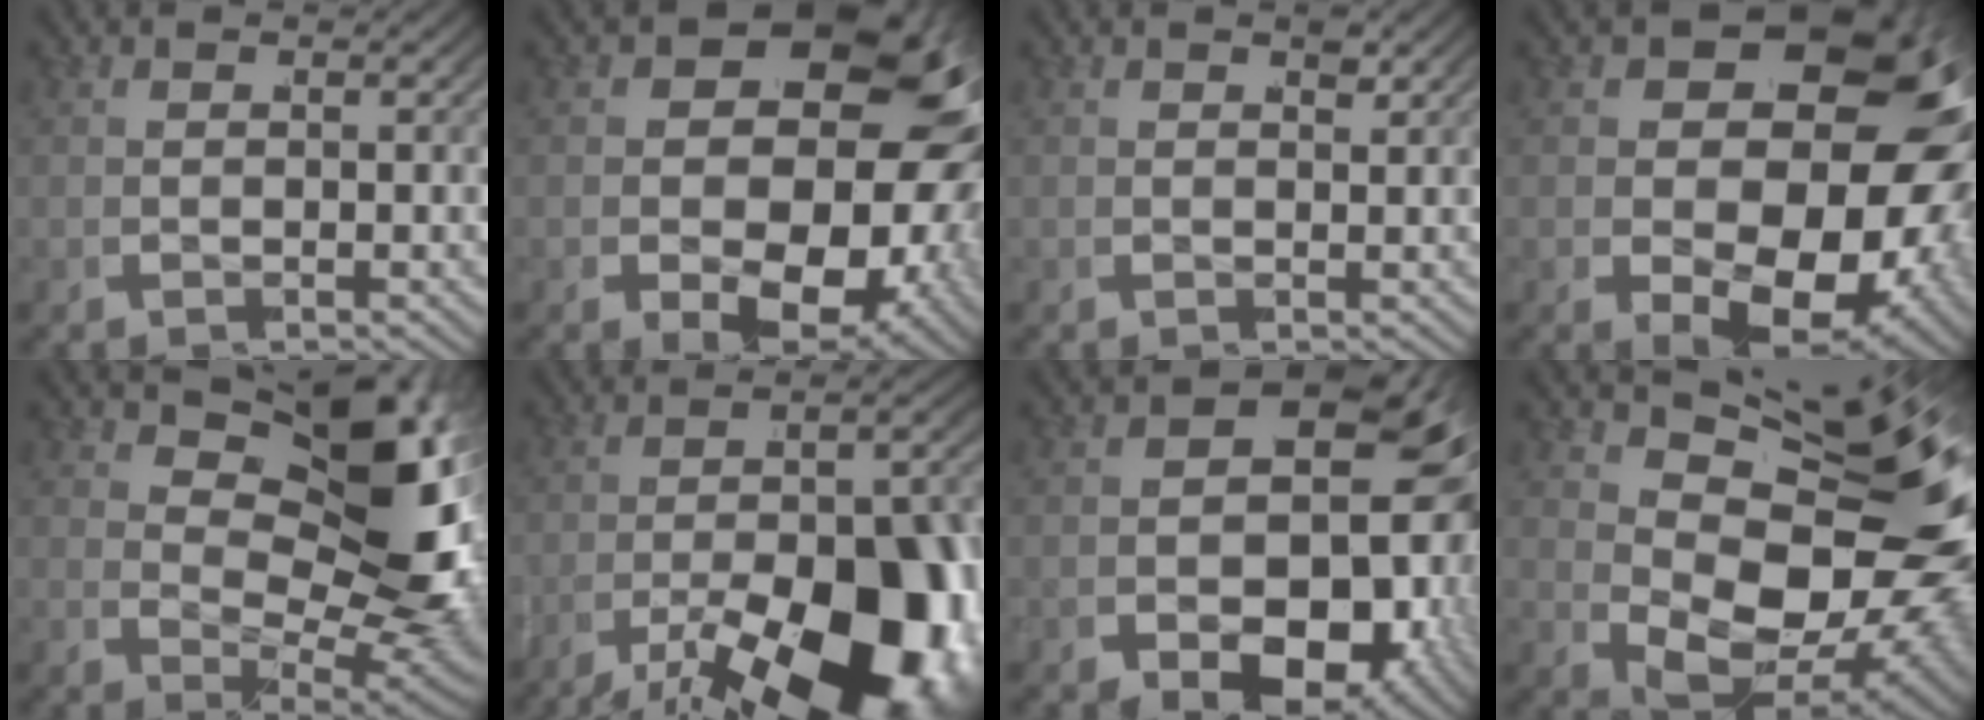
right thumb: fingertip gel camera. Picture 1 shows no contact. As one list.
[{"total": 20.2, "force": [1.1, 13.3, 15.1], "torque": [-0.239, -0.050, 0.027]}, {"total": 0.8, "force": [0.6, 0.0, 0.4], "torque": [-0.003, 0.002, 0.009]}, {"total": 22.7, "force": [0.7, 15.0, 17.0], "torque": [-0.259, -0.057, 0.023]}, {"total": 16.3, "force": [2.5, 9.0, 13.3], "torque": [-0.195, -0.027, 0.050]}, {"total": 18.9, "force": [-6.7, 10.1, 14.6], "torque": [-0.226, -0.057, -0.081]}, {"total": 19.2, "force": [-1.0, 13.5, 13.6], "torque": [-0.245, -0.062, 0.000]}, {"total": 18.4, "force": [-0.1, 11.3, 14.6], "torque": [-0.237, -0.057, 0.025]}]